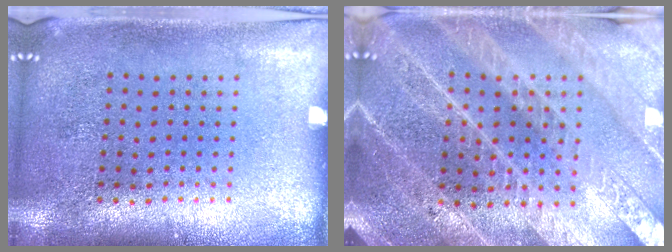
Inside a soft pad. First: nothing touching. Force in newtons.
{"total": 3.7, "press": 3.5, "slide": 1.4}